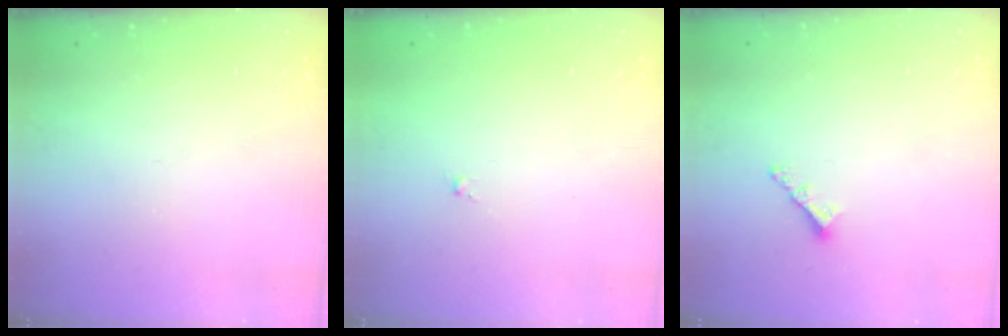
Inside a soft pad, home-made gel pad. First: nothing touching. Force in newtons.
{"total": 0.0}
{"total": 3.4, "press": 3.4, "slide": 0.4}